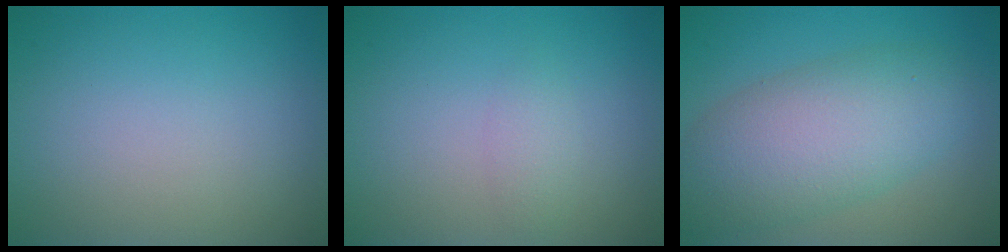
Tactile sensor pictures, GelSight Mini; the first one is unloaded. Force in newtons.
{"total": 1.2, "press": 1.2, "slide": 0.0}
{"total": 7.8, "press": 7.8, "slide": 0.5}